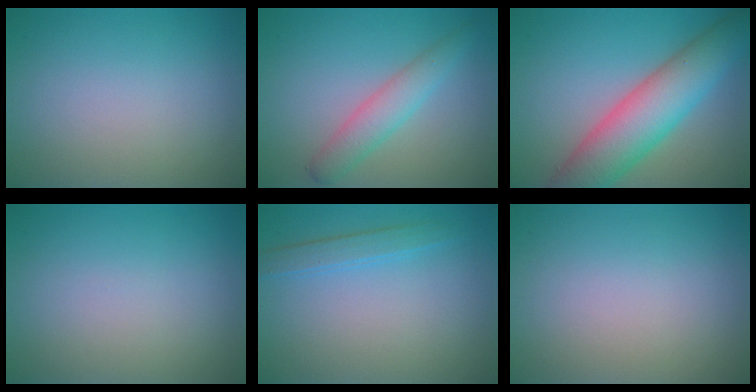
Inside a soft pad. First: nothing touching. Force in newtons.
{"total": 3.1, "press": 3.1, "slide": 0.1}
{"total": 8.6, "press": 8.6, "slide": 0.3}
{"total": 0.0}
{"total": 1.7, "press": 1.7, "slide": 0.1}
{"total": 0.0}